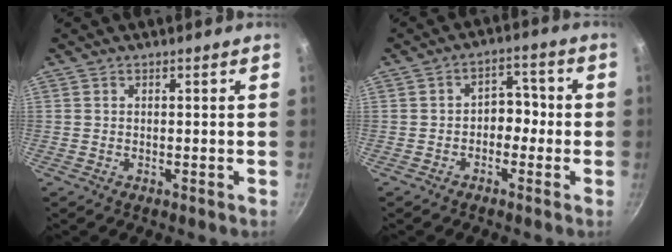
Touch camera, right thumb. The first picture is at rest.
{"total": 5.3, "force": [-1.2, 3.9, 3.5], "torque": [-0.018, 0.028, -0.031]}